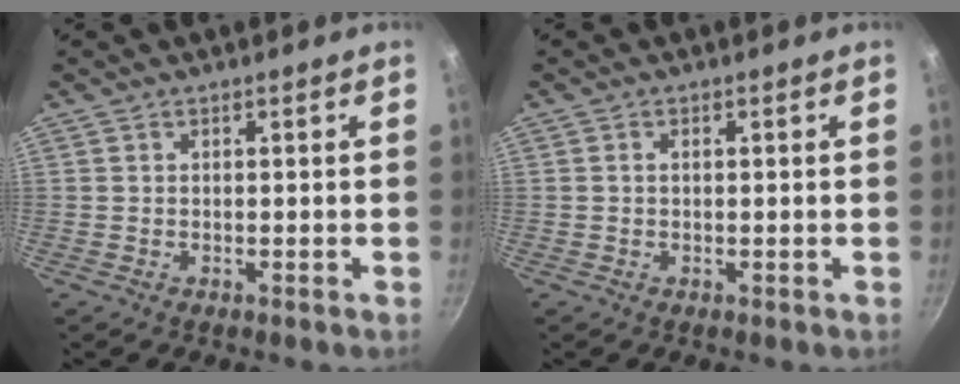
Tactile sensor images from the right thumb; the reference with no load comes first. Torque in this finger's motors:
{"motor_torque": [-0.31, 0.25, -0.07, 0.01, 0.05]}